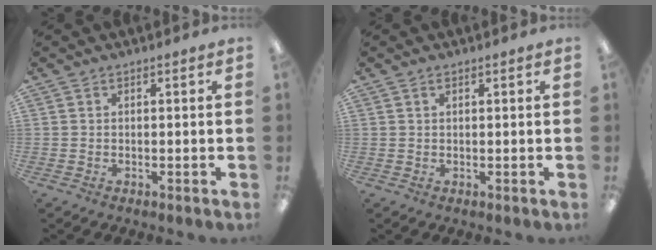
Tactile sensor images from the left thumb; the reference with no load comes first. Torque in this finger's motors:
{"motor_torque": [-0.15, -0.04, -0.05, -0.08, 0.04]}